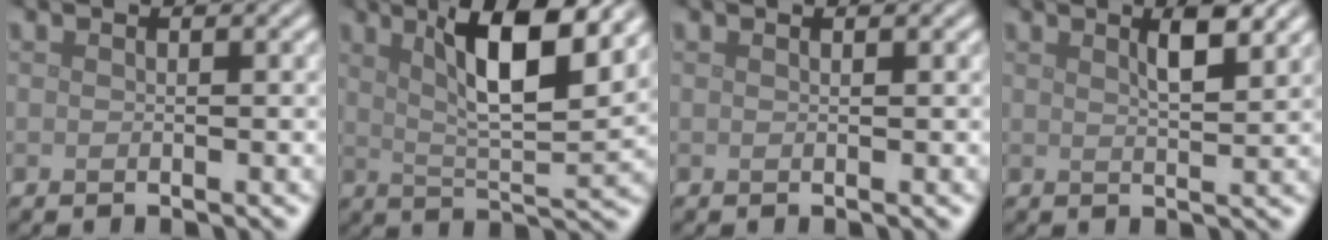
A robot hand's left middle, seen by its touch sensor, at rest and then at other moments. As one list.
[{"total": 9.2, "force": [4.1, 2.3, 8.0], "torque": [-0.123, 0.004, 0.069]}, {"total": 0.0}, {"total": 3.1, "force": [1.7, 0.7, 2.5], "torque": [-0.035, 0.003, 0.028]}]